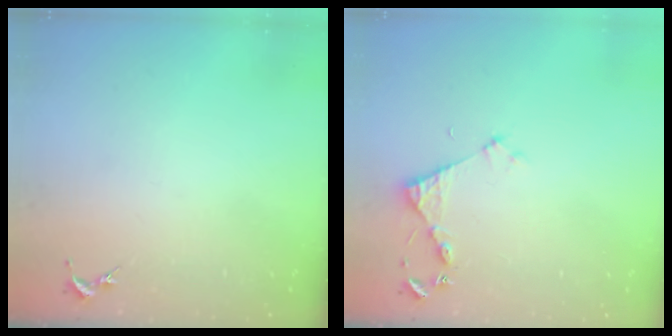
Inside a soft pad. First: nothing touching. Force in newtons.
{"total": 3.3, "press": 3.3, "slide": 0.3}